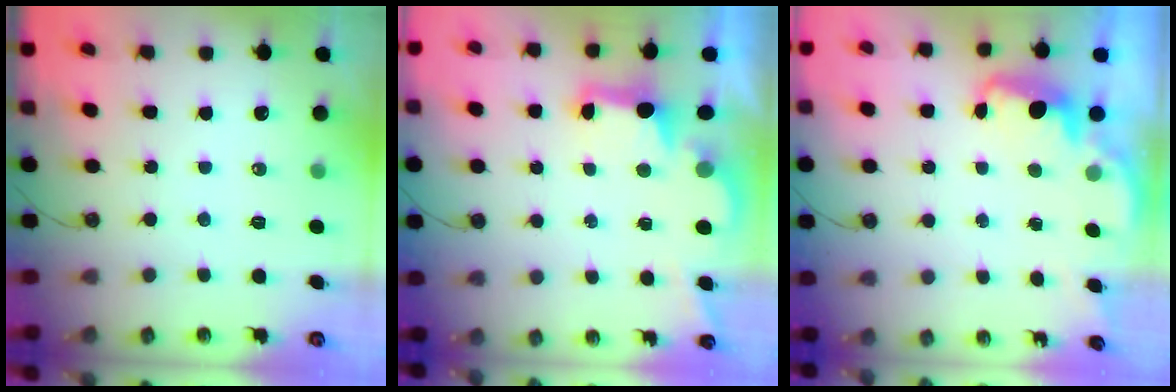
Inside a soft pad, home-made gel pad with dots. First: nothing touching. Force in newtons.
{"total": 2.7, "press": 2.6, "slide": 0.9}
{"total": 2.5, "press": 2.4, "slide": 0.6}